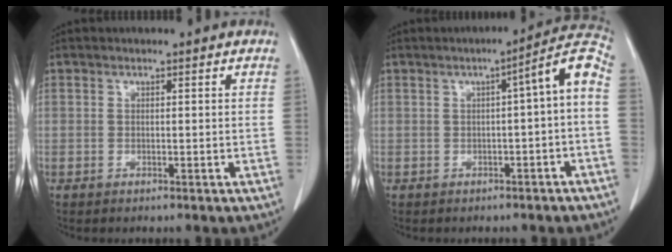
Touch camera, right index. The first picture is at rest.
{"total": 7.0, "force": [-0.8, 0.5, 6.9], "torque": [-0.082, 0.022, -0.017]}